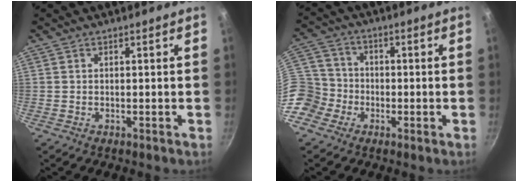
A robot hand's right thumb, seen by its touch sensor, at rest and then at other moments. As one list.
[{"total": 10.6, "force": [-4.0, 9.2, 3.2], "torque": [-0.035, 0.044, -0.087]}]